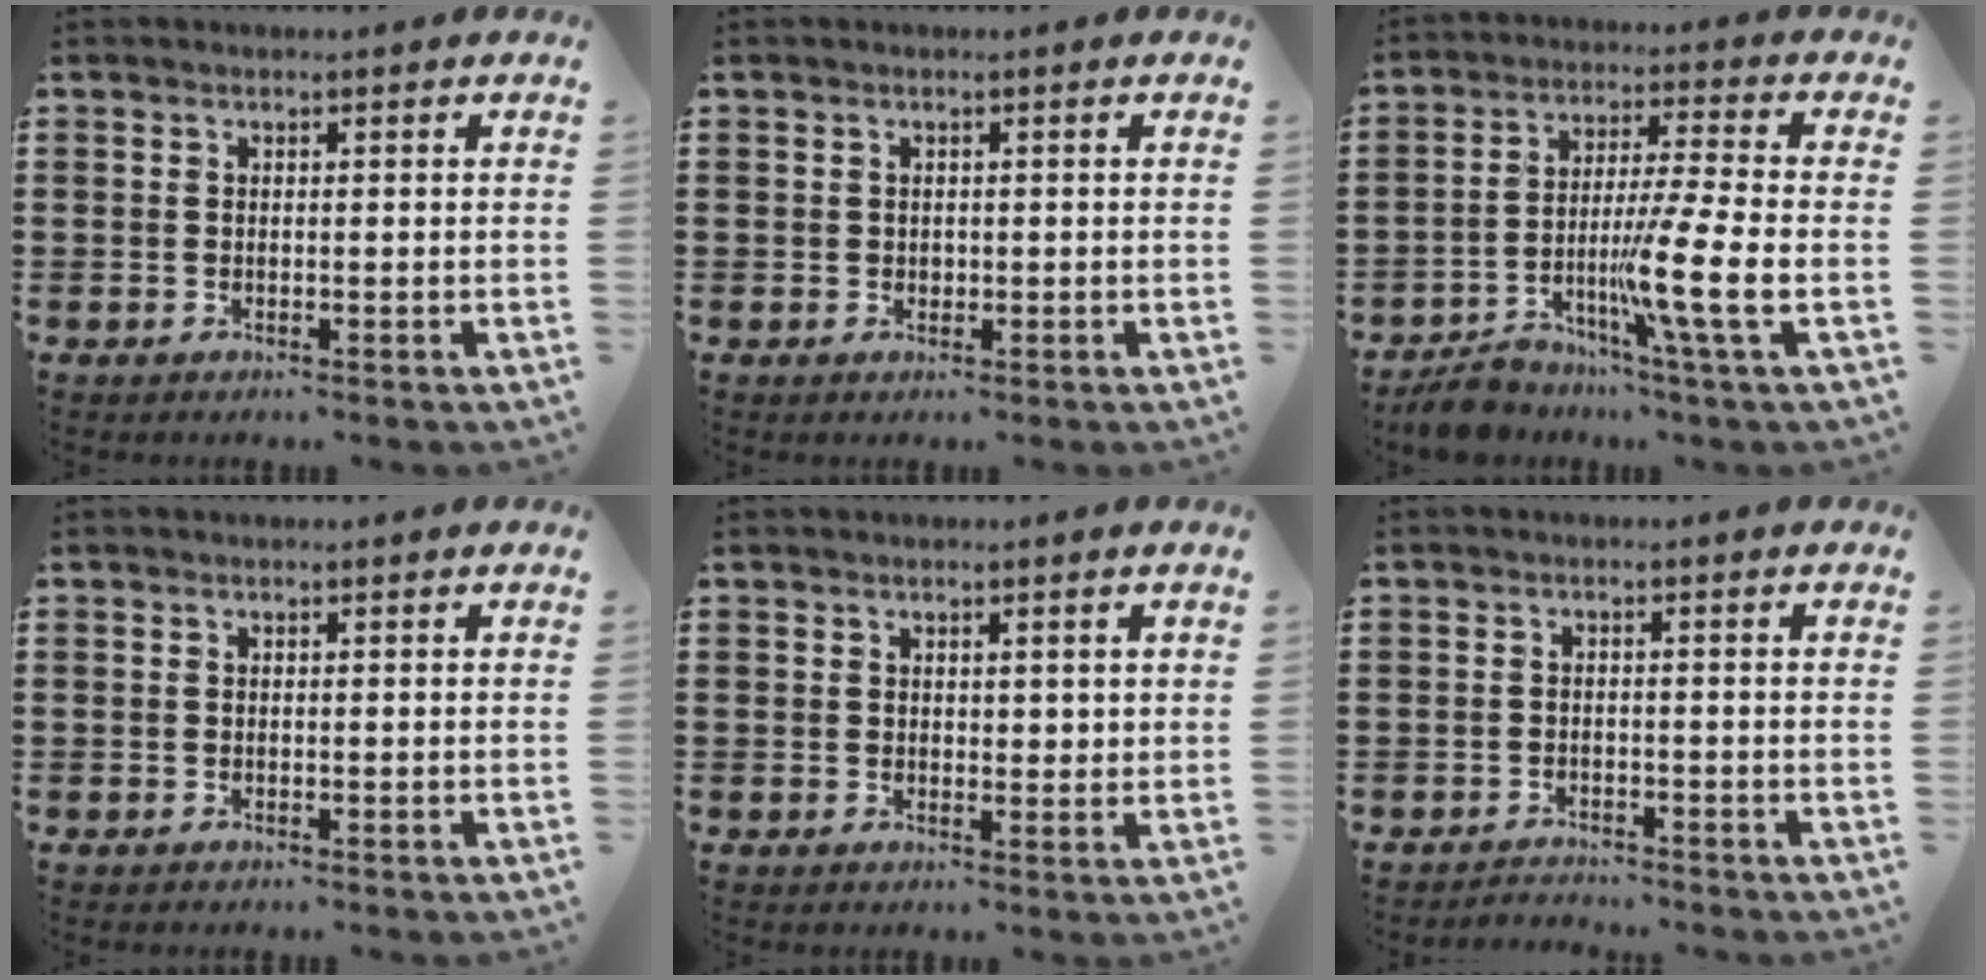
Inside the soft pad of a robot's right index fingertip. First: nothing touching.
{"total": 0.7, "force": [0.1, 0.6, 0.3], "torque": [-0.007, 0.004, 0.003]}
{"total": 10.7, "force": [-4.6, 0.4, 9.6], "torque": [-0.182, -0.004, -0.085]}
{"total": 0.0}
{"total": 1.4, "force": [0.9, 0.8, 0.7], "torque": [-0.007, 0.002, 0.015]}
{"total": 1.7, "force": [-1.7, 0.2, 0.0], "torque": [-0.006, 0.001, -0.037]}